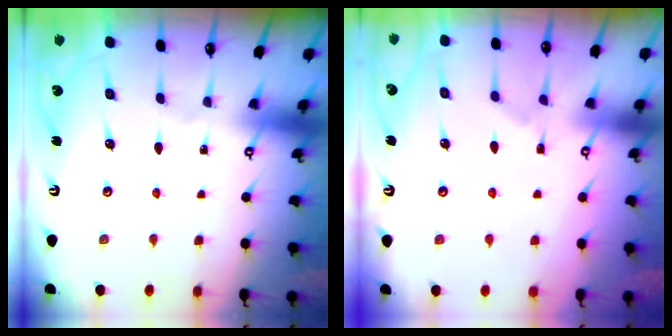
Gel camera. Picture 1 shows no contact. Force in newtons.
{"total": 2.4, "press": 2.1, "slide": 1.1}